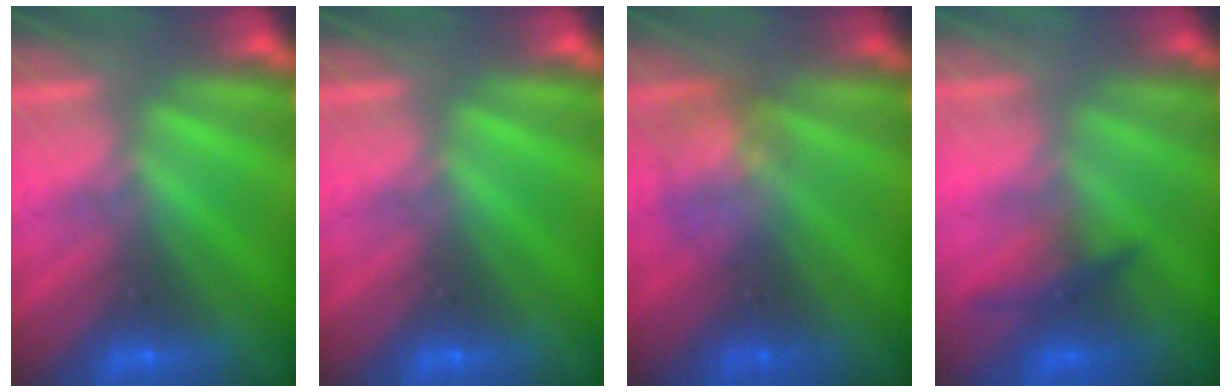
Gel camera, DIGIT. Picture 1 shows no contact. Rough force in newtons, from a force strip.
{"total": 0.0}
{"total": 2.3}
{"total": 1.8}